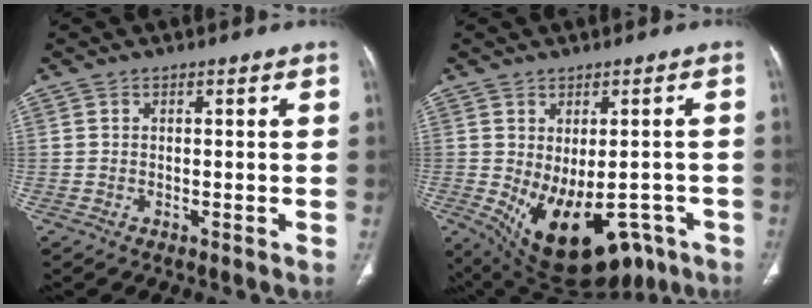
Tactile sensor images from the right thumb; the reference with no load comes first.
{"total": 18.5, "force": [-7.7, 10.2, 13.4], "torque": [-0.190, -0.003, -0.087]}